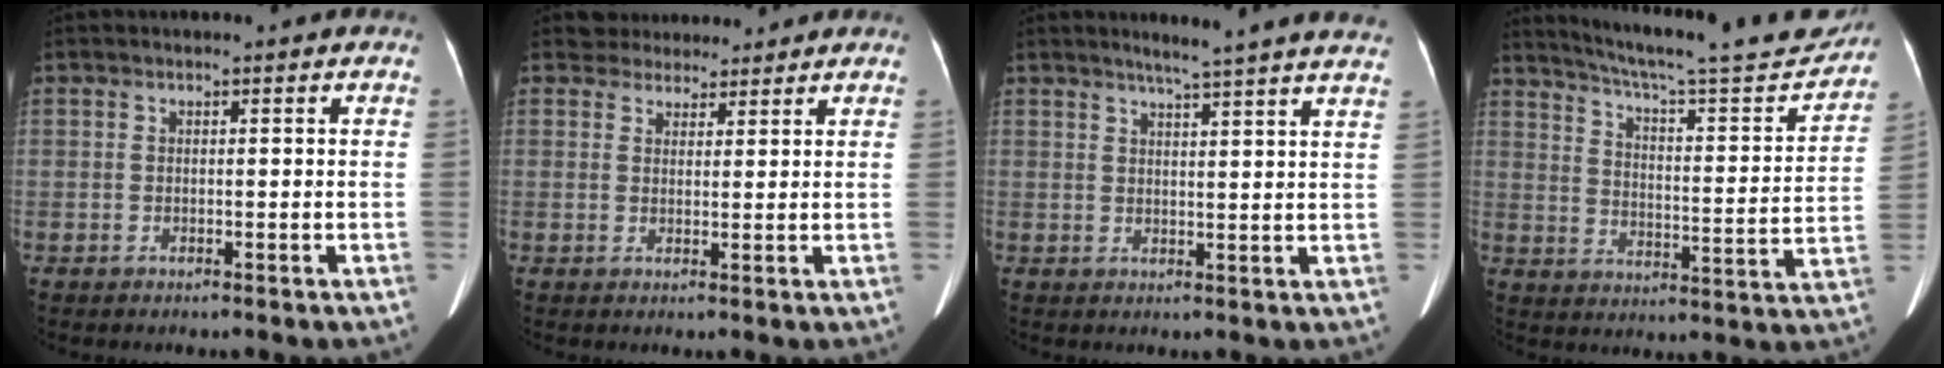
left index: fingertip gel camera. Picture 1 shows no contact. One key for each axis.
{"total": 4.4, "fx": 4.0, "fy": 1.9, "fz": -0.1, "tx": 0.003, "ty": 0.014, "tz": 0.055}
{"total": 13.1, "fx": 11.6, "fy": -0.8, "fz": 6.1, "tx": -0.087, "ty": -0.015, "tz": 0.131}
{"total": 23.2, "fx": 21.2, "fy": 2.1, "fz": 9.2, "tx": -0.144, "ty": -0.042, "tz": 0.280}